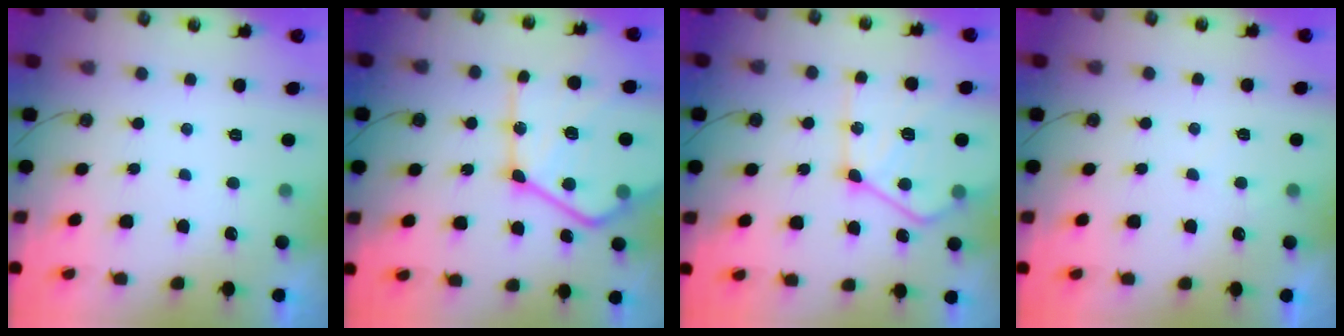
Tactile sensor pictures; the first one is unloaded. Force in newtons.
{"total": 29.0, "press": 28.8, "slide": 3.0}
{"total": 17.9, "press": 17.8, "slide": 1.9}
{"total": 3.1, "press": 3.1, "slide": 0.3}